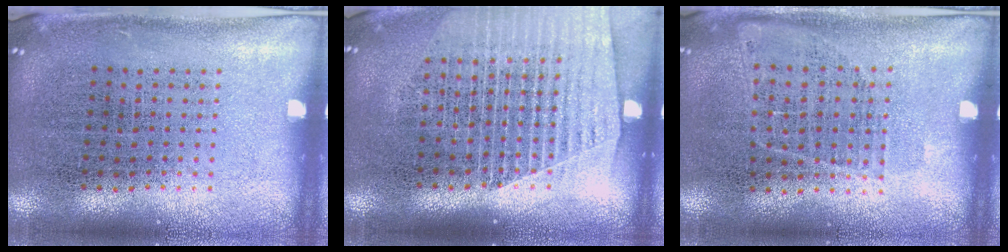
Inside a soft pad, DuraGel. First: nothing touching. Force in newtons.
{"total": 1.7, "press": 1.6, "slide": 0.6}
{"total": 0.9, "press": 0.7, "slide": 0.4}